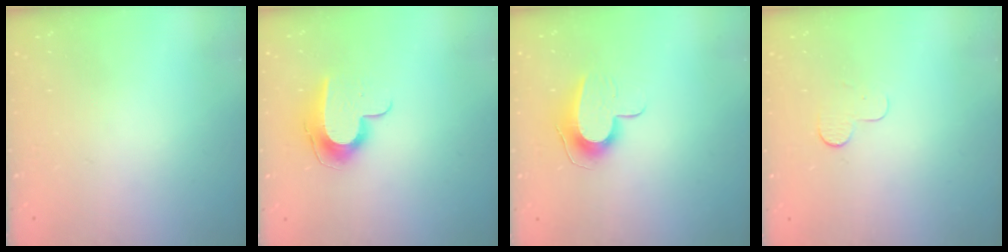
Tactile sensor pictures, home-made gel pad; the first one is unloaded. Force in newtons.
{"total": 10.0, "press": 9.9, "slide": 0.8}
{"total": 9.6, "press": 9.6, "slide": 0.5}
{"total": 3.6, "press": 3.6, "slide": 0.3}